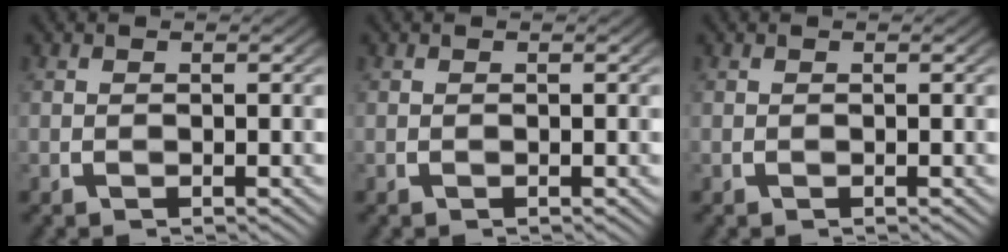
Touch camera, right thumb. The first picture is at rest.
{"total": 0.0}
{"total": 0.0}